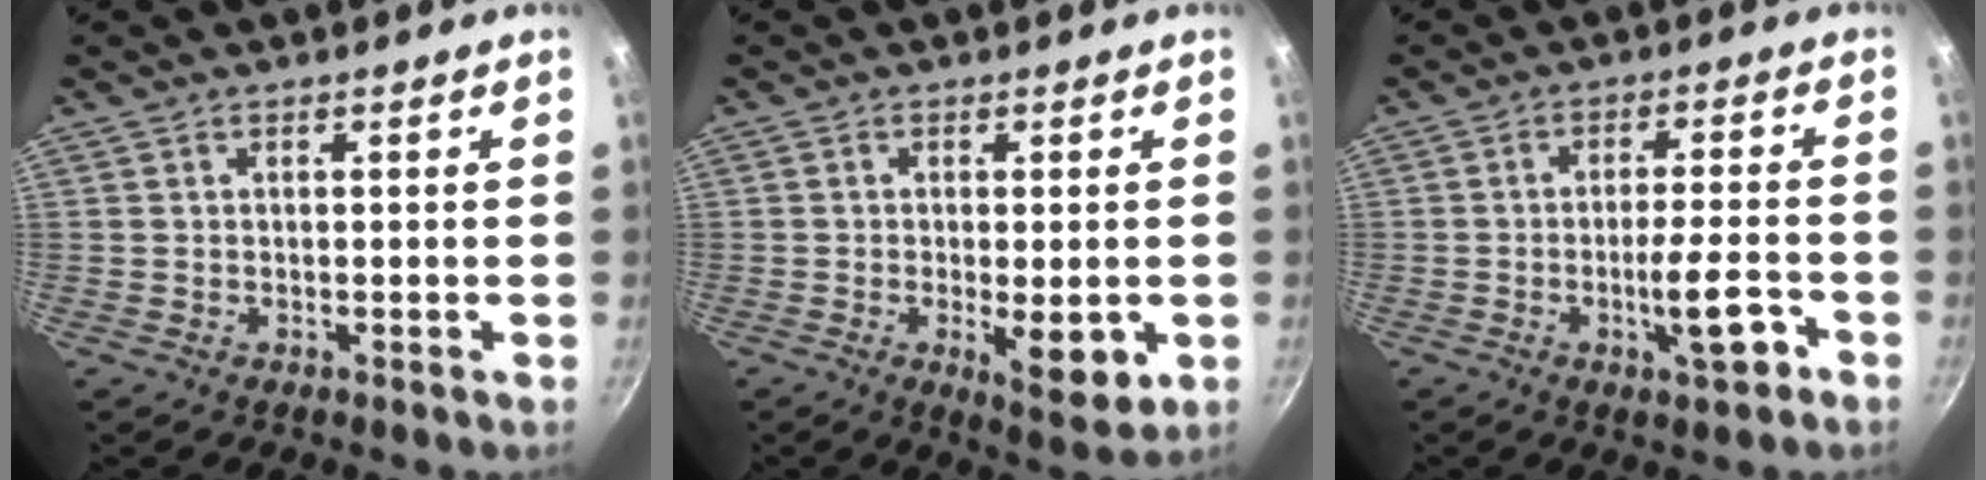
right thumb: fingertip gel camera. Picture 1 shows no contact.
{"total": 8.1, "force": [-1.8, 2.8, 7.3], "torque": [-0.101, -0.015, -0.019]}
{"total": 7.7, "force": [-3.5, 1.6, 6.7], "torque": [-0.099, 0.020, -0.054]}